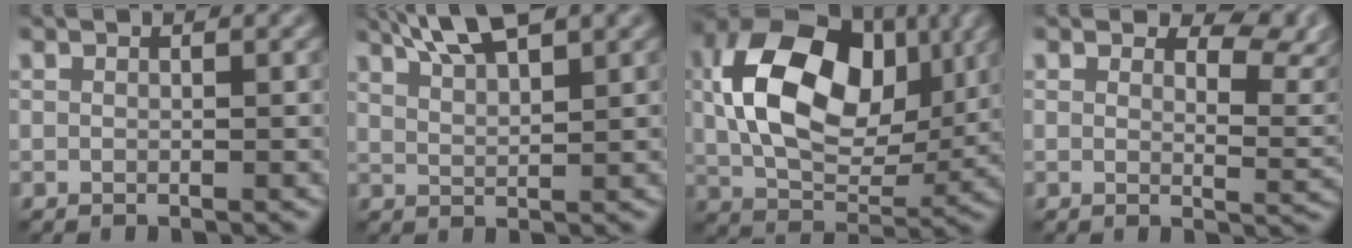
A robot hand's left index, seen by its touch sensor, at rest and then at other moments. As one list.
[{"total": 5.9, "force": [4.2, 1.5, 3.9], "torque": [-0.049, 0.019, 0.056]}, {"total": 13.4, "force": [2.4, 8.5, 10.0], "torque": [-0.179, 0.007, 0.038]}, {"total": 4.3, "force": [2.7, 2.0, 2.8], "torque": [-0.034, -0.004, 0.036]}]